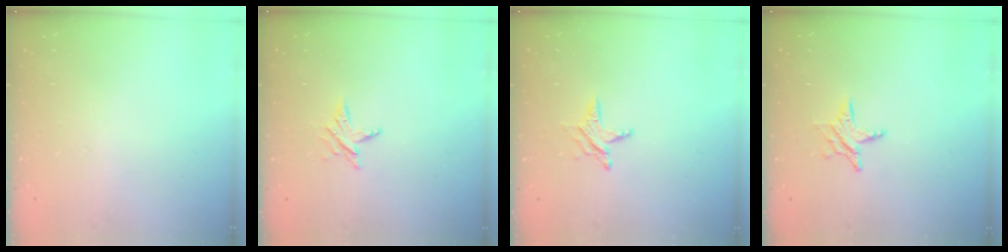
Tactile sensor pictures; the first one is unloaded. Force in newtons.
{"total": 4.4, "press": 4.3, "slide": 0.4}
{"total": 5.5, "press": 5.5, "slide": 0.7}
{"total": 6.3, "press": 6.2, "slide": 0.6}